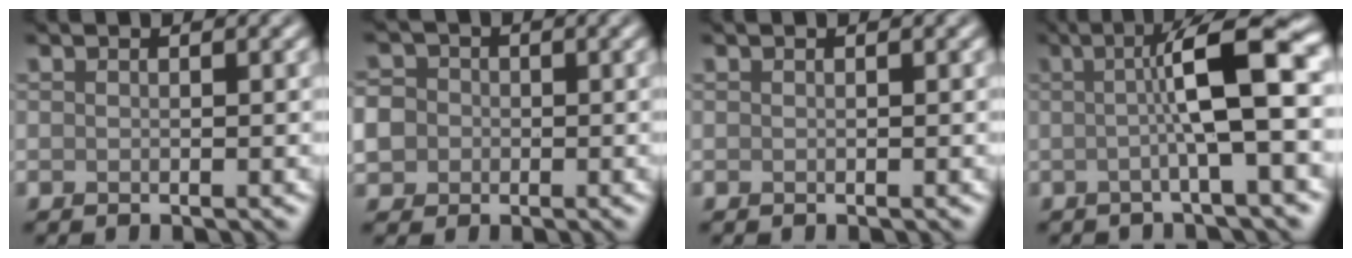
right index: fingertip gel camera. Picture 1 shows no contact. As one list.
[{"total": 4.9, "force": [-0.8, 4.5, 1.8], "torque": [-0.040, 0.009, -0.038]}, {"total": 0.0}, {"total": 7.4, "force": [0.3, 1.2, 7.3], "torque": [-0.110, 0.015, -0.004]}]